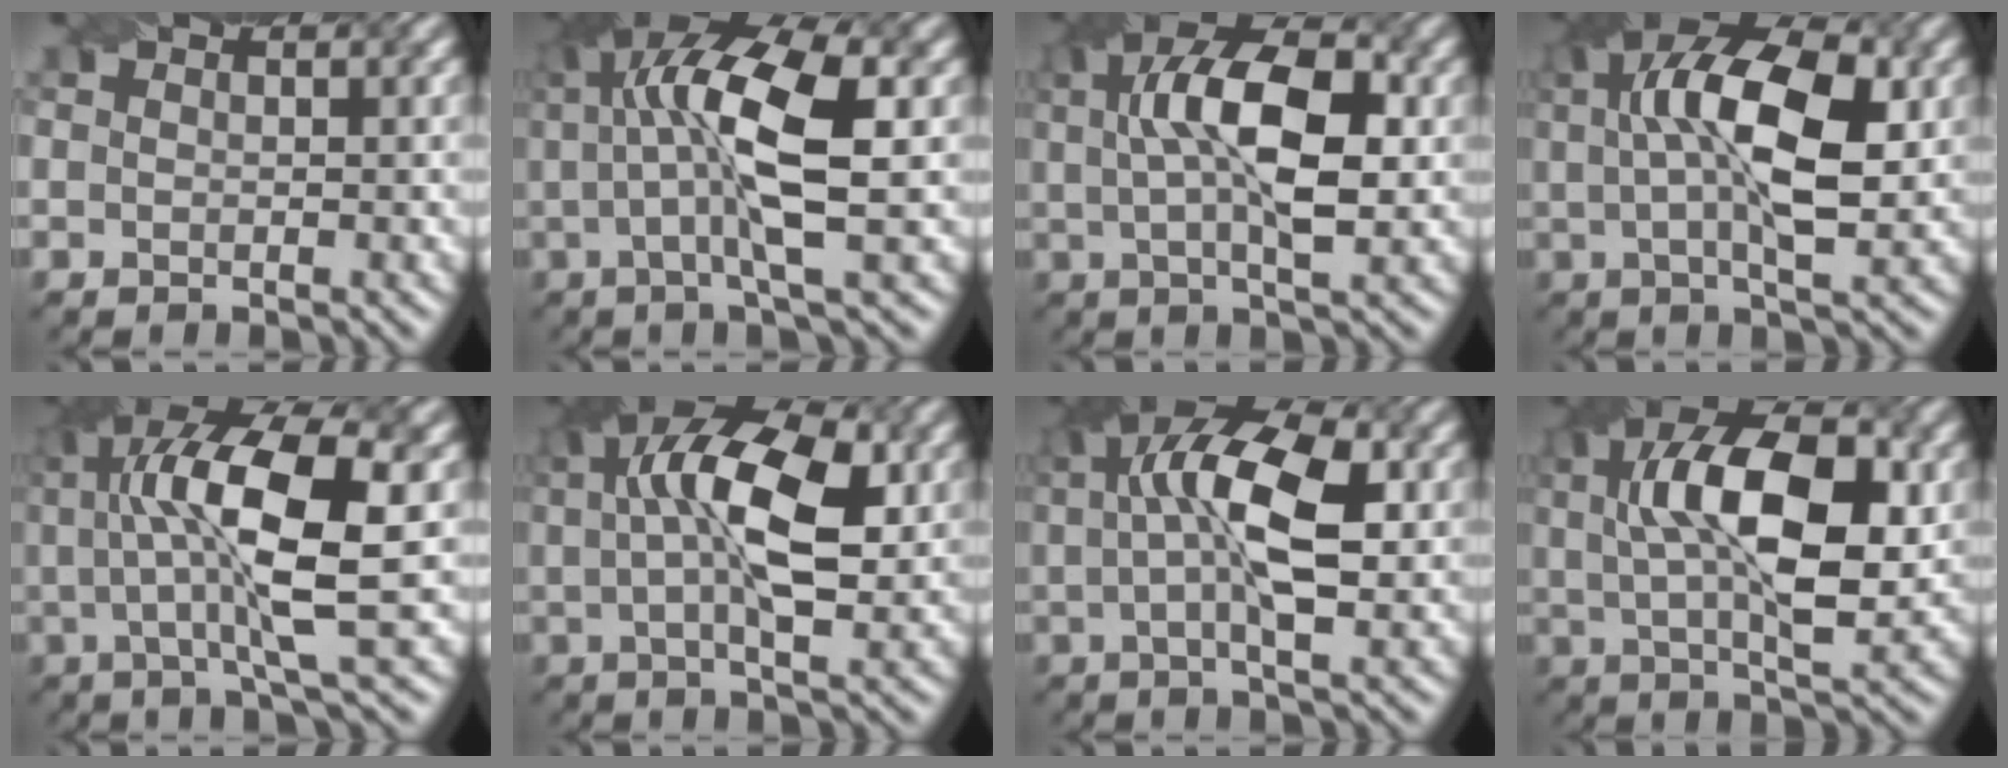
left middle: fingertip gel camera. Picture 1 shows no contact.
{"total": 9.0, "force": [0.6, 2.3, 8.7], "torque": [-0.157, 0.020, 0.020]}
{"total": 9.4, "force": [0.9, 3.7, 8.6], "torque": [-0.145, 0.022, 0.018]}
{"total": 10.4, "force": [1.5, 4.0, 9.5], "torque": [-0.158, 0.022, 0.029]}
{"total": 10.9, "force": [0.9, 2.8, 10.5], "torque": [-0.173, 0.017, 0.027]}
{"total": 10.1, "force": [1.7, 4.0, 9.1], "torque": [-0.152, 0.021, 0.031]}
{"total": 9.2, "force": [1.1, 3.3, 8.5], "torque": [-0.147, 0.024, 0.021]}
{"total": 11.4, "force": [1.4, 4.6, 10.3], "torque": [-0.167, 0.019, 0.030]}